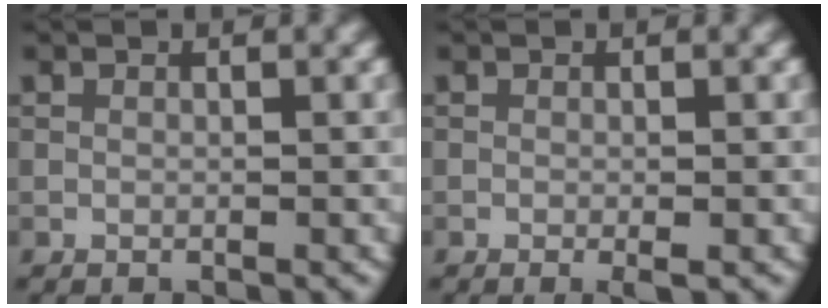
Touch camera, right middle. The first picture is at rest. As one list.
[{"total": 1.1, "force": [-0.4, 0.1, 1.0], "torque": [-0.015, -0.005, -0.007]}]